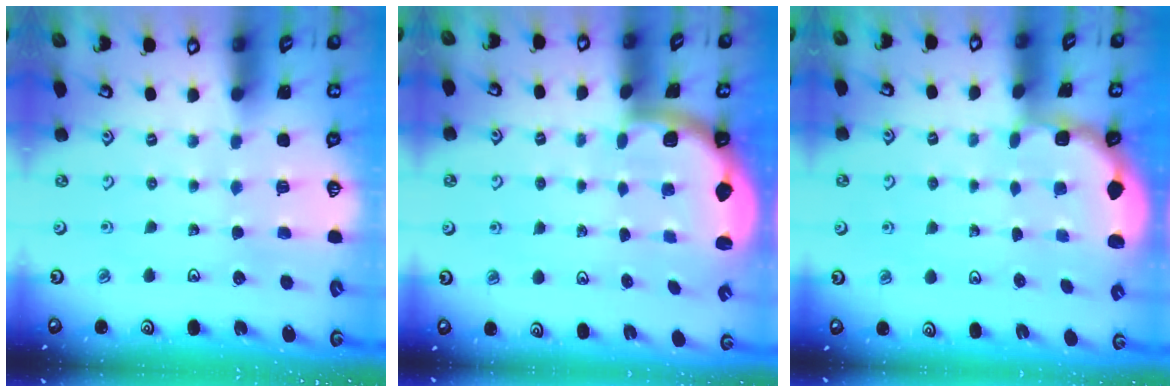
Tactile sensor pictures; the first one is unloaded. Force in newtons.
{"total": 2.0, "press": 2.0, "slide": 0.5}
{"total": 1.9, "press": 1.8, "slide": 0.7}